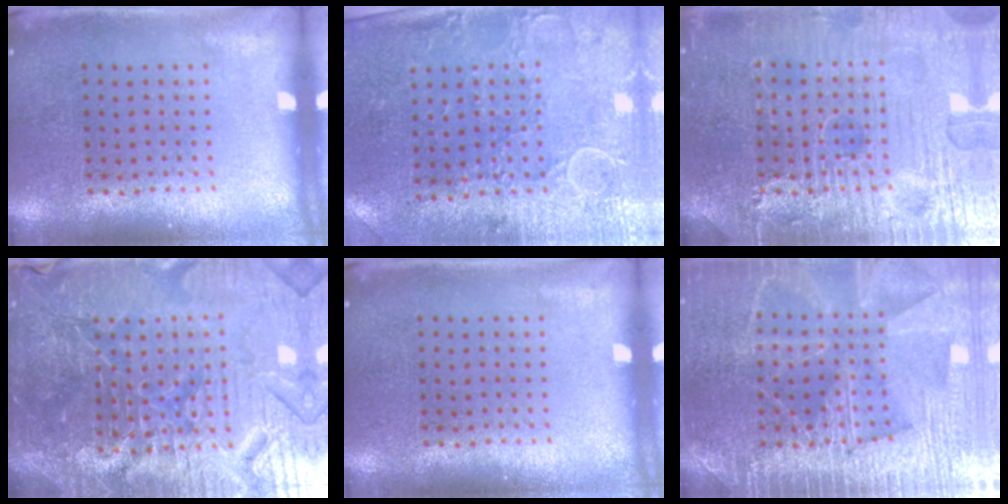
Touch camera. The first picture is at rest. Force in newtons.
{"total": 3.0, "press": 2.4, "slide": 1.7}
{"total": 7.8, "press": 7.8, "slide": 0.8}
{"total": 6.6, "press": 5.9, "slide": 3.0}
{"total": 0.0}
{"total": 6.6, "press": 6.5, "slide": 0.8}